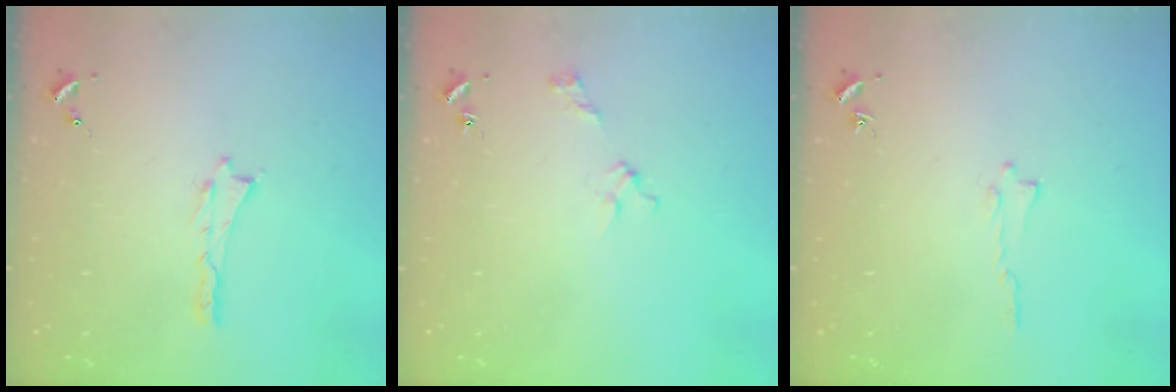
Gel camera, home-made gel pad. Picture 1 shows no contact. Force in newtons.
{"total": 2.7, "press": 2.6, "slide": 0.3}
{"total": 0.0}